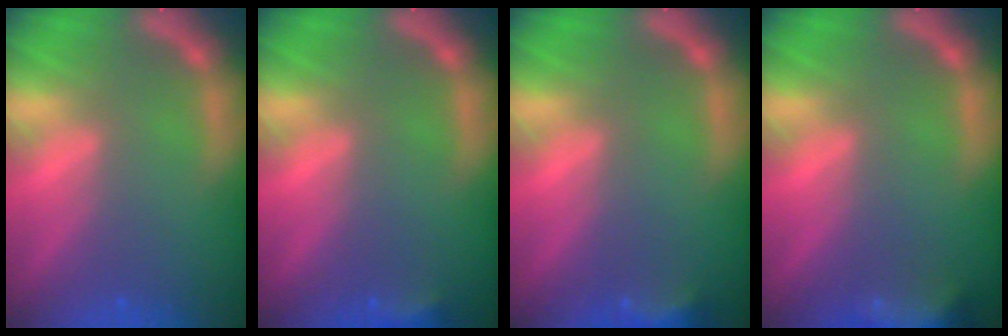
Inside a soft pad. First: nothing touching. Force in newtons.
{"total": 1.9}
{"total": 3.0}
{"total": 6.9}